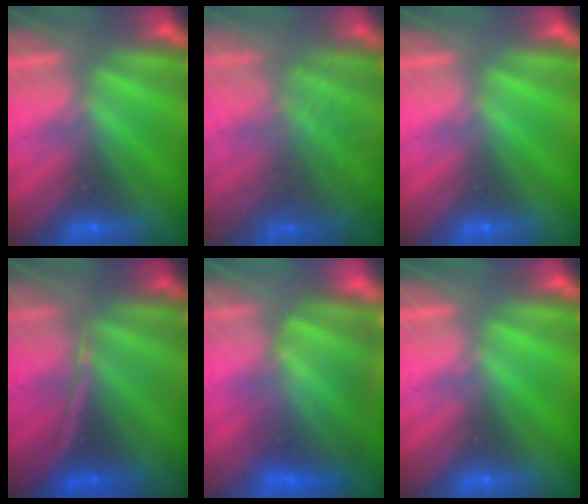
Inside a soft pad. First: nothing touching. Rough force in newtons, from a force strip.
{"total": 13.2}
{"total": 0.0}
{"total": 1.3}
{"total": 7.2}
{"total": 0.0}